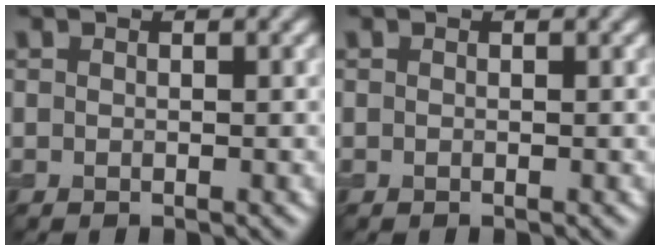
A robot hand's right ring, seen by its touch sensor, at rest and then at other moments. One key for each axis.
{"total": 0.0}